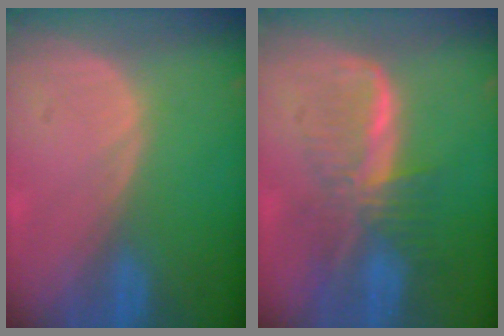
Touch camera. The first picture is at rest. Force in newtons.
{"total": 7.9, "press": 6.9, "slide": 3.9}